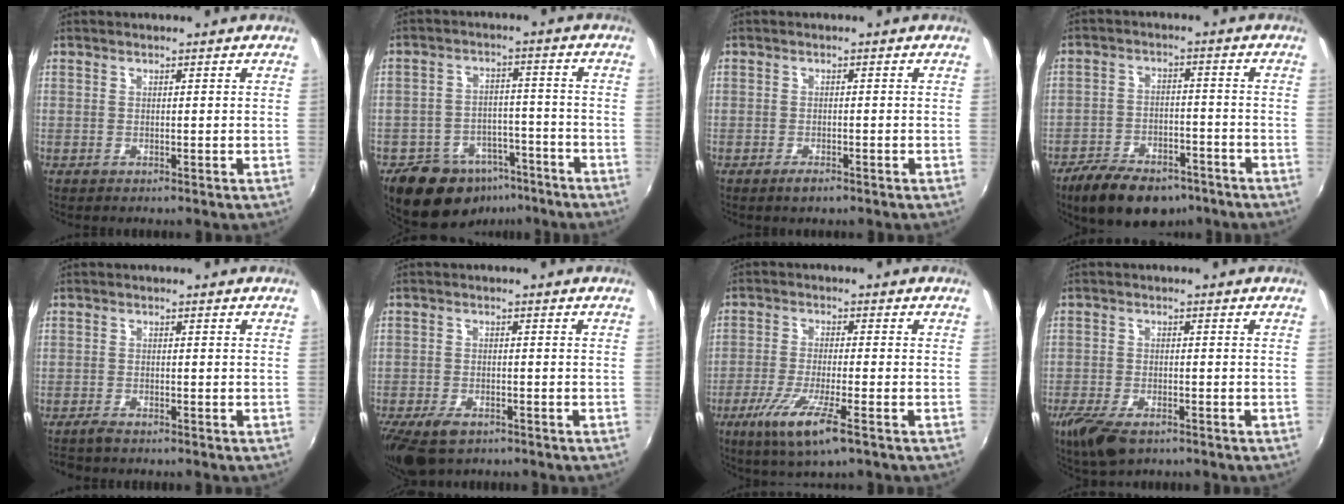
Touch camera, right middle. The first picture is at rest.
{"total": 13.2, "force": [-9.2, 8.0, 5.1], "torque": [-0.115, 0.015, -0.123]}
{"total": 1.8, "force": [-1.3, 0.5, 1.1], "torque": [-0.023, -0.002, -0.025]}
{"total": 14.4, "force": [-10.4, 6.7, 7.3], "torque": [-0.161, -0.008, -0.160]}
{"total": 2.0, "force": [-1.8, 0.4, 0.7], "torque": [-0.020, -0.003, -0.036]}
{"total": 8.3, "force": [-5.7, 3.8, 4.6], "torque": [-0.117, -0.025, -0.101]}
{"total": 9.7, "force": [-5.2, 0.9, 8.1], "torque": [-0.171, -0.028, -0.095]}
{"total": 8.5, "force": [-5.6, 3.6, 5.3], "torque": [-0.132, -0.028, -0.103]}